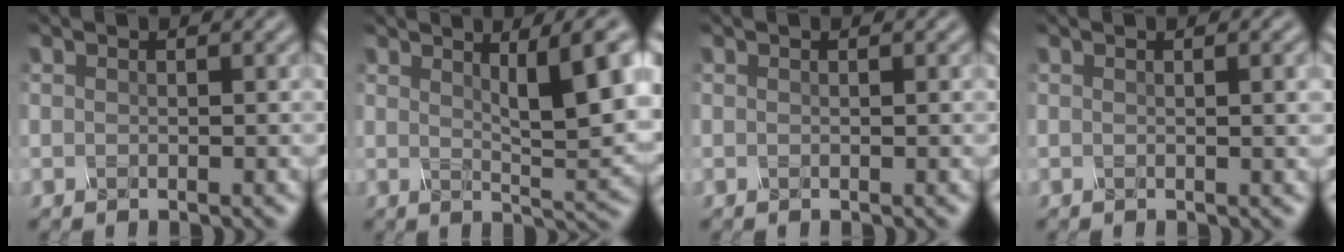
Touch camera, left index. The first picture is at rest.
{"total": 8.1, "force": [3.0, 2.1, 7.2], "torque": [-0.091, 0.000, 0.052]}
{"total": 0.0}
{"total": 2.0, "force": [0.4, 0.7, 1.9], "torque": [-0.015, 0.005, 0.002]}